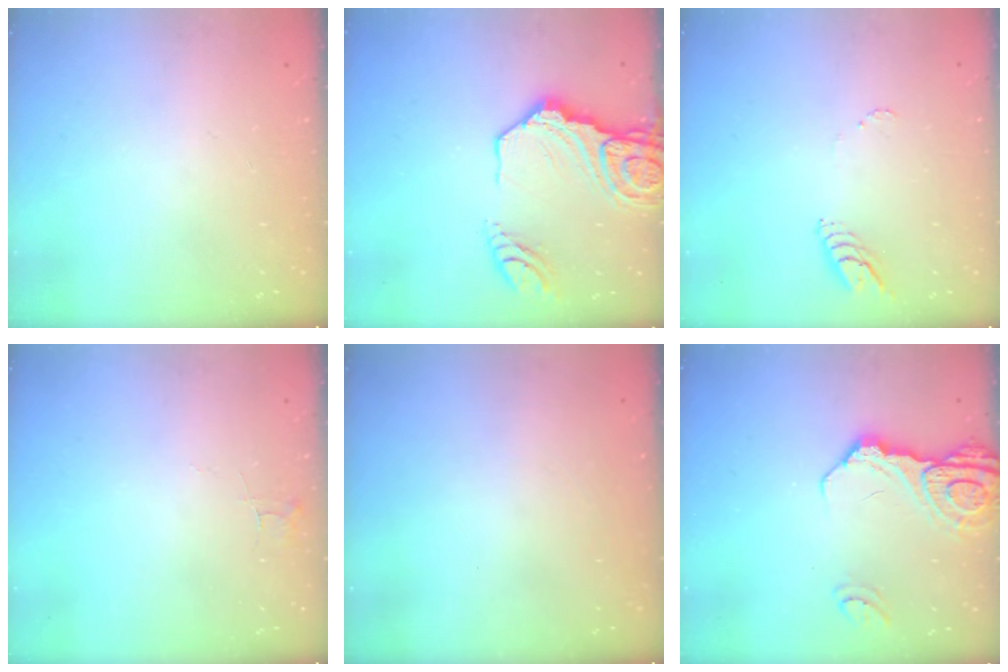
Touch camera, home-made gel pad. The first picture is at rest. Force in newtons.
{"total": 16.6, "press": 16.5, "slide": 2.1}
{"total": 5.9, "press": 5.9, "slide": 0.3}
{"total": 3.5, "press": 3.5, "slide": 0.3}
{"total": 0.7, "press": 0.4, "slide": 0.5}
{"total": 13.9, "press": 13.9, "slide": 1.2}